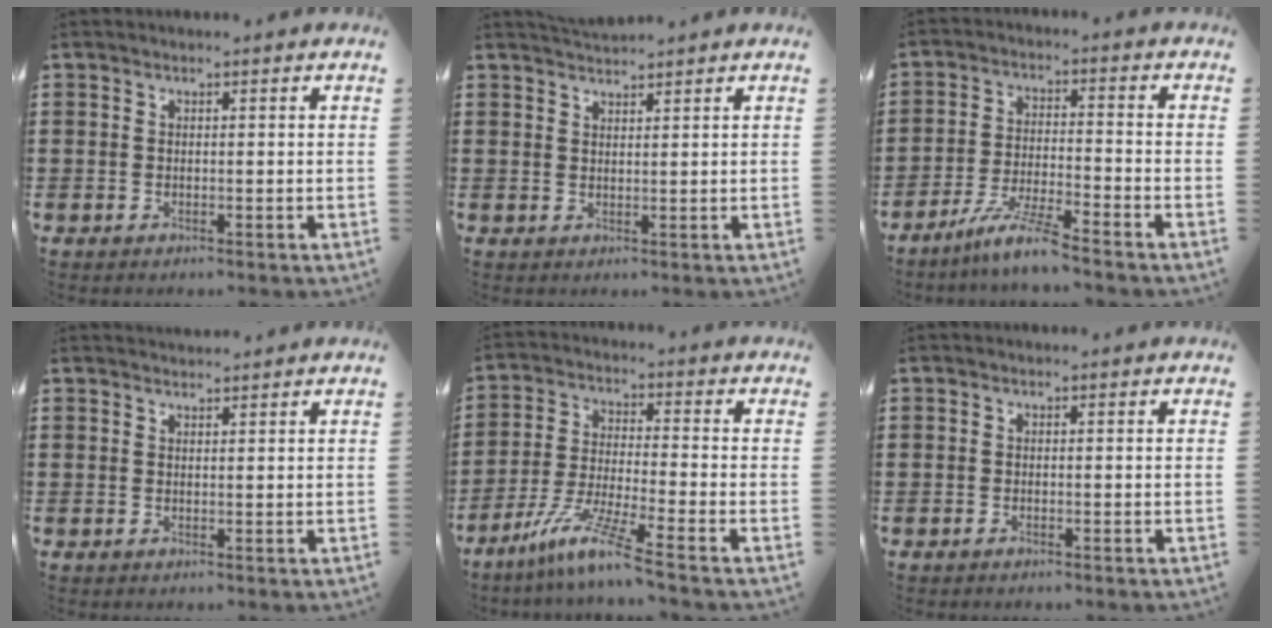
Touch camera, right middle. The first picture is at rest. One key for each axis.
{"total": 2.1, "fx": 2.0, "fy": 0.3, "fz": 0.2, "tx": -0.009, "ty": 0.002, "tz": 0.039}
{"total": 6.6, "fx": -5.6, "fy": -0.2, "fz": 3.4, "tx": -0.073, "ty": -0.014, "tz": -0.108}
{"total": 1.3, "fx": 1.3, "fy": 0.1, "fz": 0.0, "tx": -0.004, "ty": 0.000, "tz": 0.024}
{"total": 8.1, "fx": -6.3, "fy": -0.4, "fz": 5.1, "tx": -0.109, "ty": -0.014, "tz": -0.125}
{"total": 0.0}